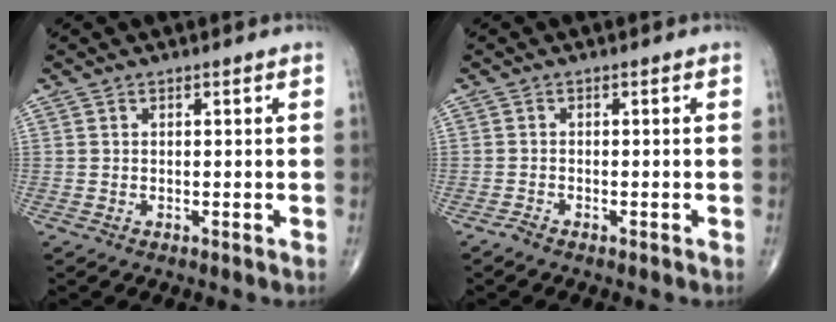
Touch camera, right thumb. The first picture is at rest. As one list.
[{"total": 0.9, "force": [-0.8, 0.1, 0.3], "torque": [-0.016, 0.000, -0.020]}]